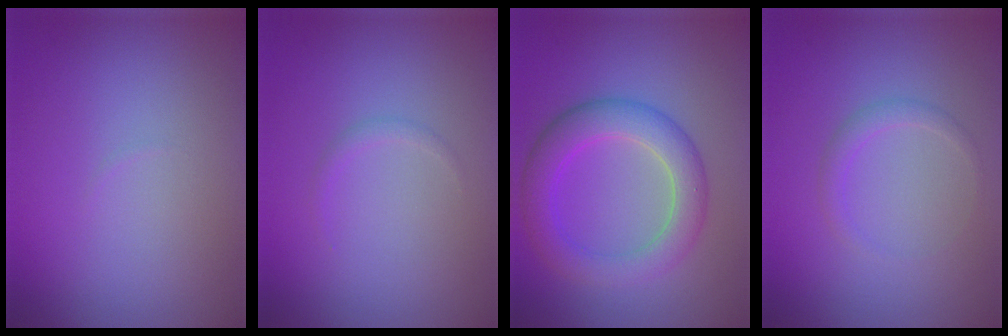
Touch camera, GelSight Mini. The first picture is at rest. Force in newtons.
{"total": 0.6, "press": 0.6, "slide": 0.1}
{"total": 4.9, "press": 4.9, "slide": 0.1}
{"total": 1.2, "press": 1.2, "slide": 0.1}